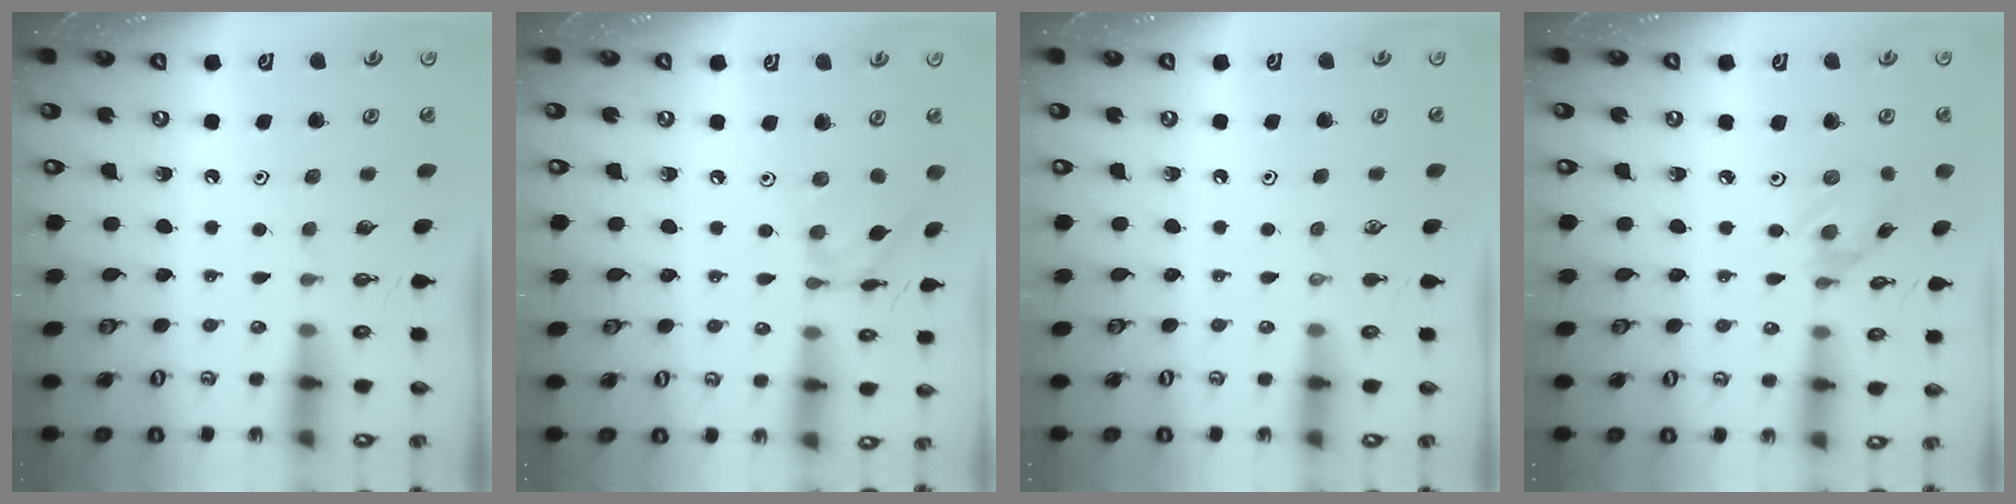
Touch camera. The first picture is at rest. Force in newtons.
{"total": 6.5, "press": 6.5, "slide": 0.4}
{"total": 0.0}
{"total": 2.1, "press": 2.1, "slide": 0.1}